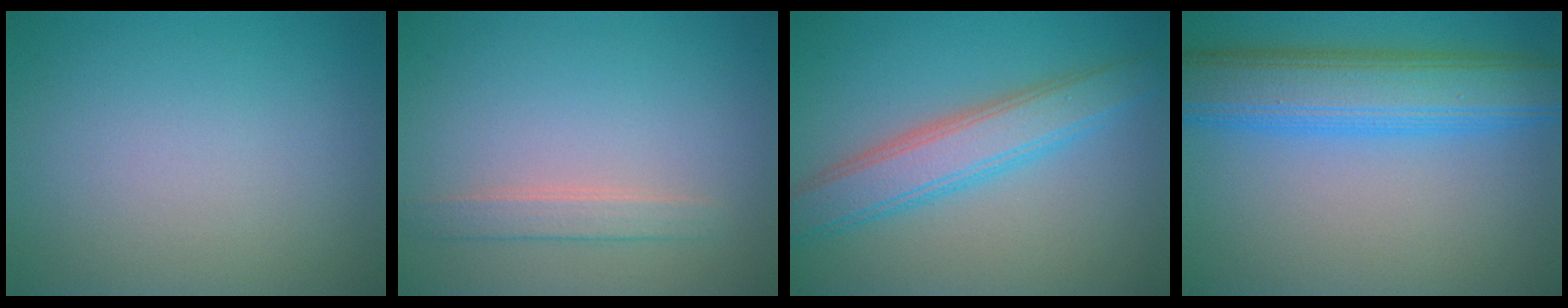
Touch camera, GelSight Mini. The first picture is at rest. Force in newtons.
{"total": 1.9, "press": 1.9, "slide": 0.3}
{"total": 5.1, "press": 5.1, "slide": 0.1}
{"total": 8.2, "press": 8.2, "slide": 0.1}